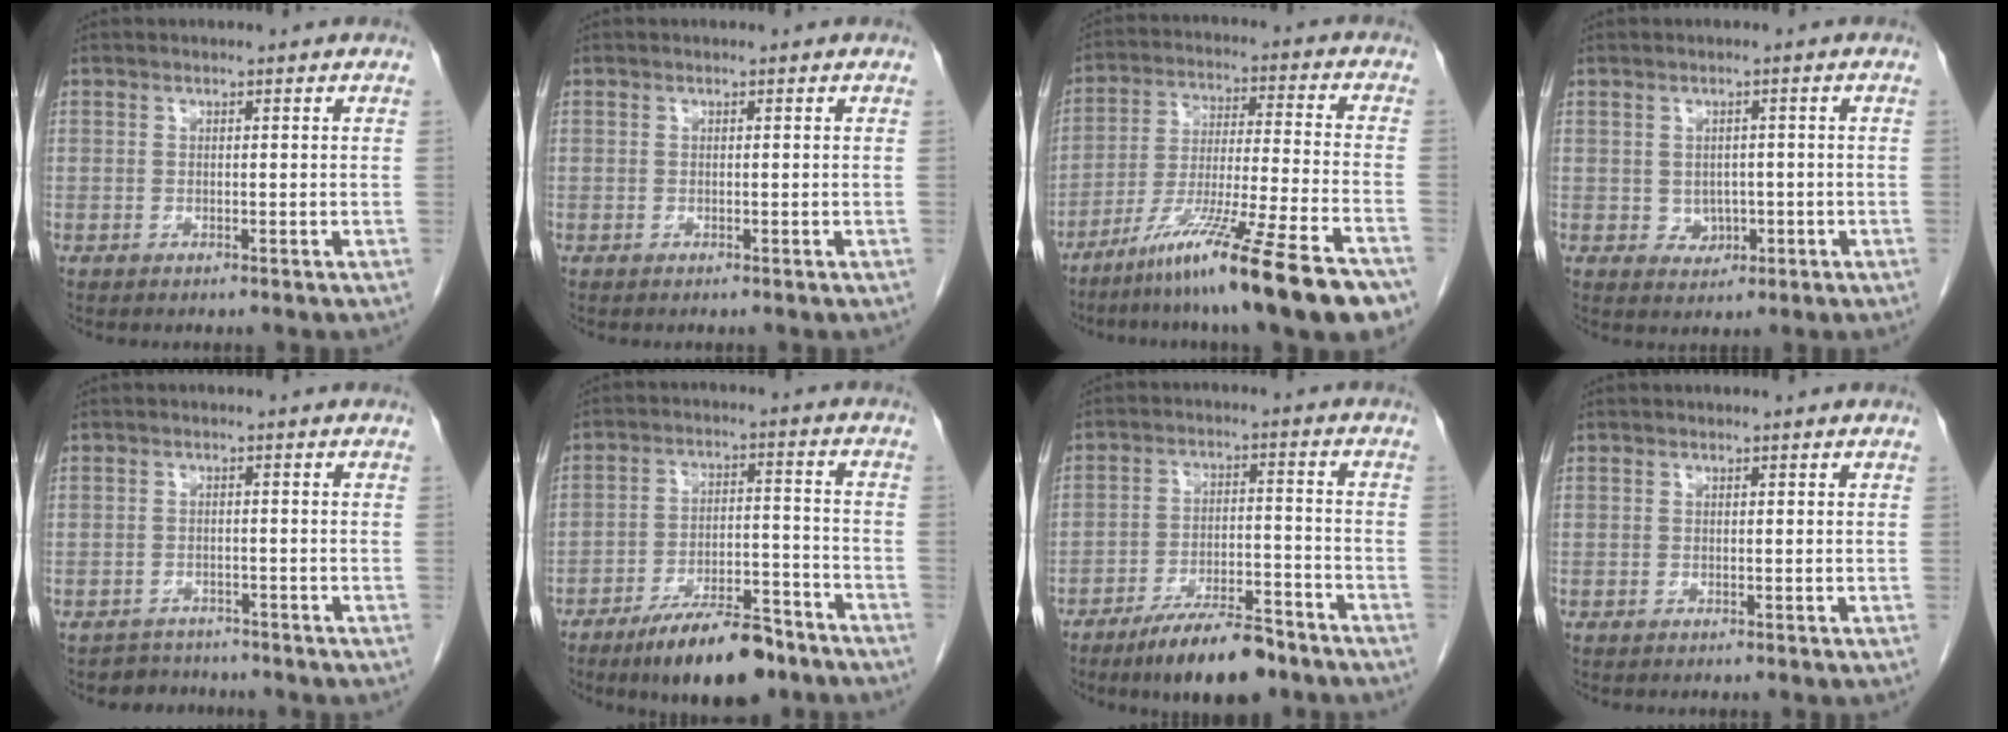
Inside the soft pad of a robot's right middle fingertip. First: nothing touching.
{"total": 0.0}
{"total": 20.0, "force": [-13.9, -0.2, 14.4], "torque": [-0.211, -0.038, -0.231]}
{"total": 2.8, "force": [-0.5, 2.3, 1.5], "torque": [-0.021, 0.001, 0.002]}
{"total": 3.2, "force": [-2.8, 1.4, -0.8], "torque": [0.010, 0.002, -0.046]}
{"total": 12.2, "force": [-9.1, 3.4, 7.4], "torque": [-0.111, 0.007, -0.150]}
{"total": 10.7, "force": [-8.2, 2.6, 6.3], "torque": [-0.099, -0.003, -0.137]}
{"total": 0.0}